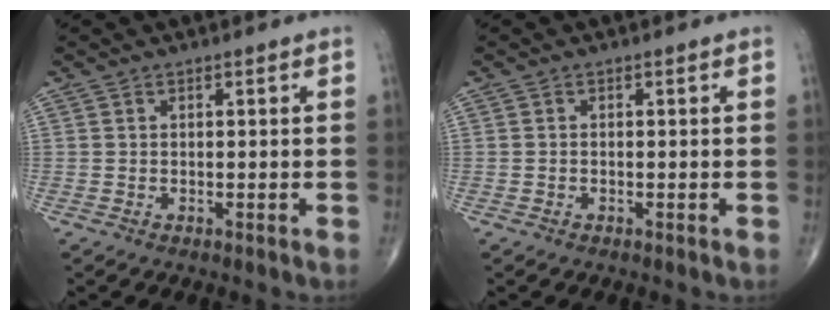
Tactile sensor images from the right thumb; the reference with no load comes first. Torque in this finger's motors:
{"motor_torque": [-0.27, 0.13, -0.19, -0.17, -0.02]}